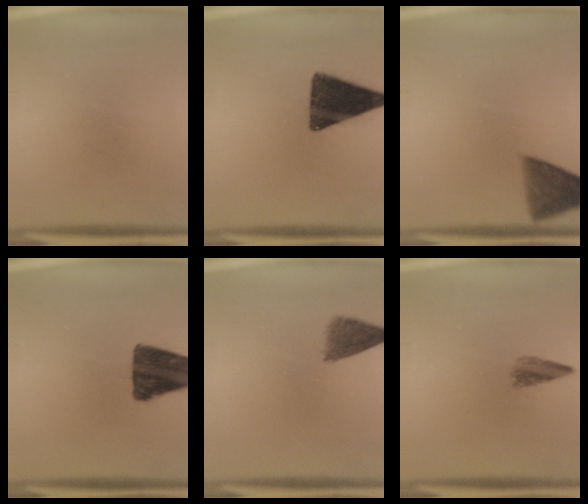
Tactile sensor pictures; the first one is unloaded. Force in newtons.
{"total": 15.2}
{"total": 7.4}
{"total": 13.9}
{"total": 4.0}
{"total": 2.6}